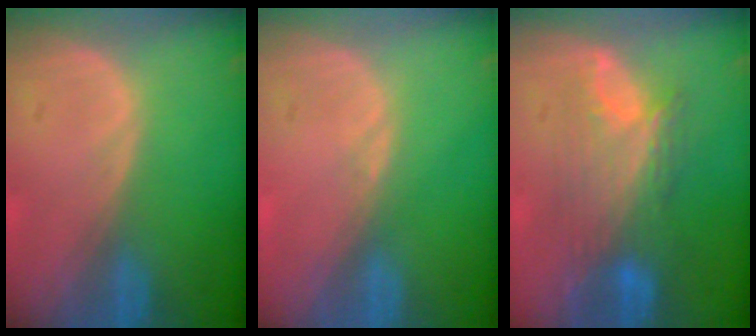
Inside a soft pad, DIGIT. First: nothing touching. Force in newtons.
{"total": 0.5, "press": 0.5, "slide": 0.2}
{"total": 8.6, "press": 7.8, "slide": 3.6}